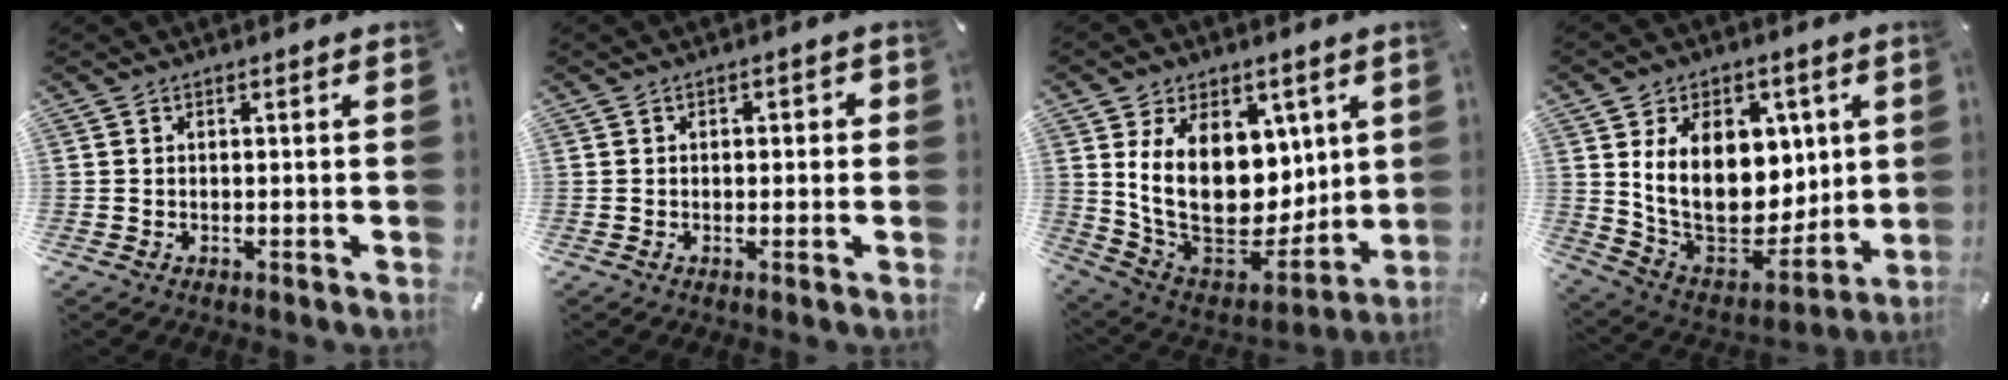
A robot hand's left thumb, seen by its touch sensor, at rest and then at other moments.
{"total": 1.6, "force": [-0.4, 1.2, 1.0], "torque": [-0.017, 0.007, -0.011]}
{"total": 22.7, "force": [5.0, 15.8, 15.4], "torque": [-0.279, -0.062, 0.100]}
{"total": 21.4, "force": [5.0, 15.3, 14.1], "torque": [-0.240, -0.051, 0.097]}